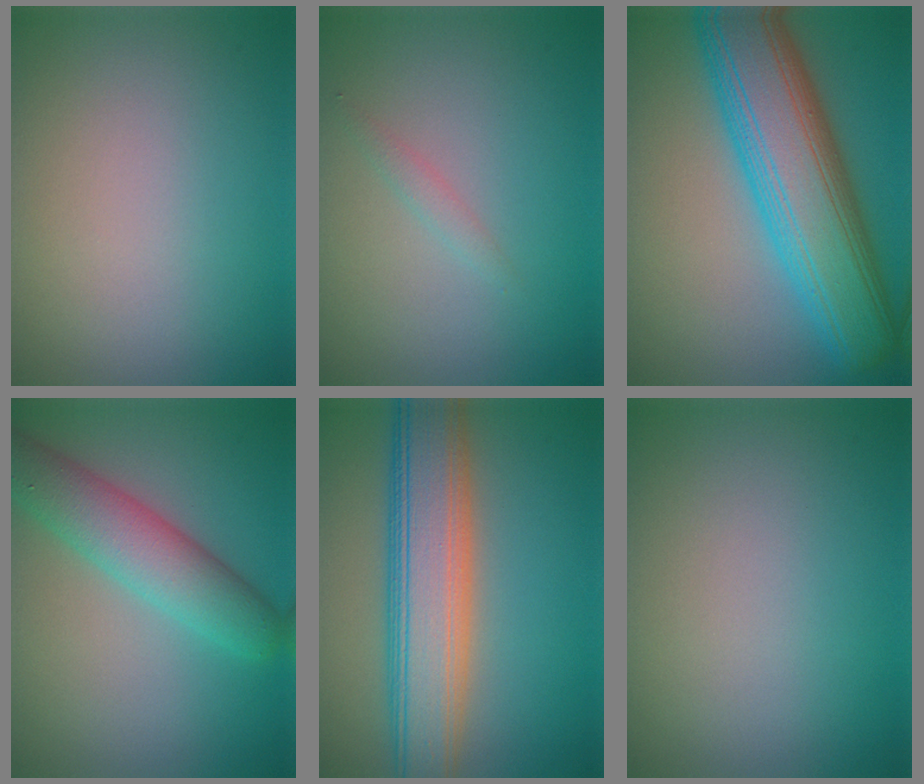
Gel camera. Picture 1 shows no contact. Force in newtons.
{"total": 0.9, "press": 0.9, "slide": 0.1}
{"total": 12.0, "press": 12.0, "slide": 0.2}
{"total": 5.5, "press": 5.5, "slide": 0.3}
{"total": 8.9, "press": 8.9, "slide": 0.6}
{"total": 0.0}